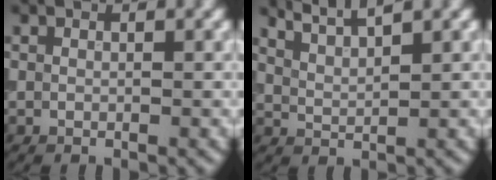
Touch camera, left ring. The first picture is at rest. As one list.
[{"total": 3.4, "force": [3.1, 0.5, 1.4], "torque": [-0.015, 0.013, 0.047]}]